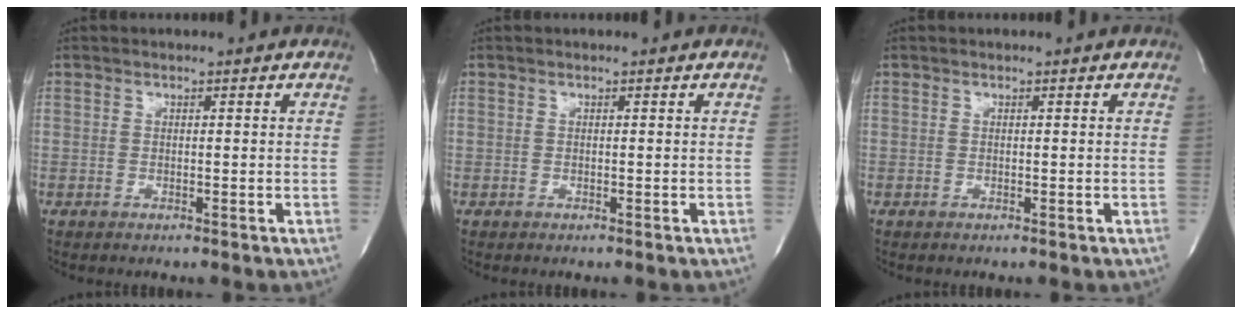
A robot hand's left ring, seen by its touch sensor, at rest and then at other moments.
{"total": 0.0}
{"total": 0.0}